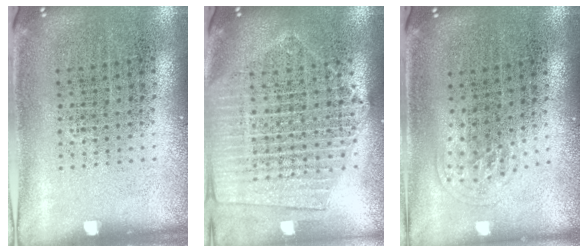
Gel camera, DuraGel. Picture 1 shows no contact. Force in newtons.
{"total": 1.9, "press": 1.7, "slide": 0.7}
{"total": 1.0, "press": 0.7, "slide": 0.8}